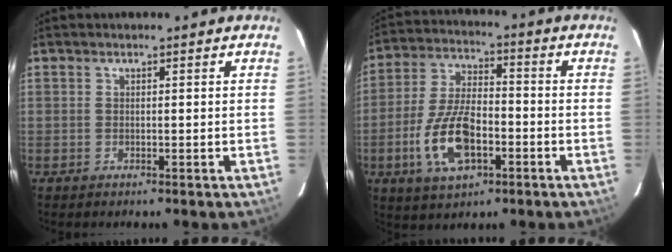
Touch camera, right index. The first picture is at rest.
{"total": 13.5, "force": [-4.8, 6.3, 11.0], "torque": [-0.232, 0.000, -0.083]}